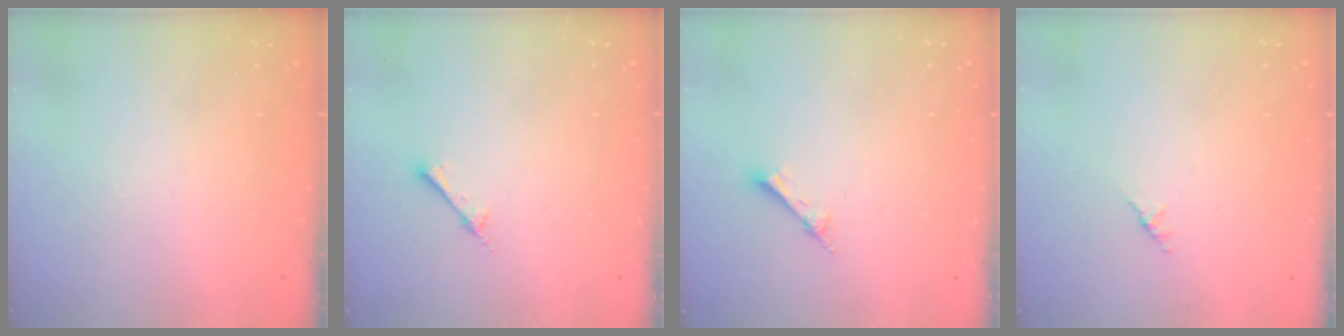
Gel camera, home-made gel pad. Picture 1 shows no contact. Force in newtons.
{"total": 2.6, "press": 2.6, "slide": 0.3}
{"total": 2.8, "press": 2.7, "slide": 0.4}
{"total": 1.4, "press": 1.3, "slide": 0.4}